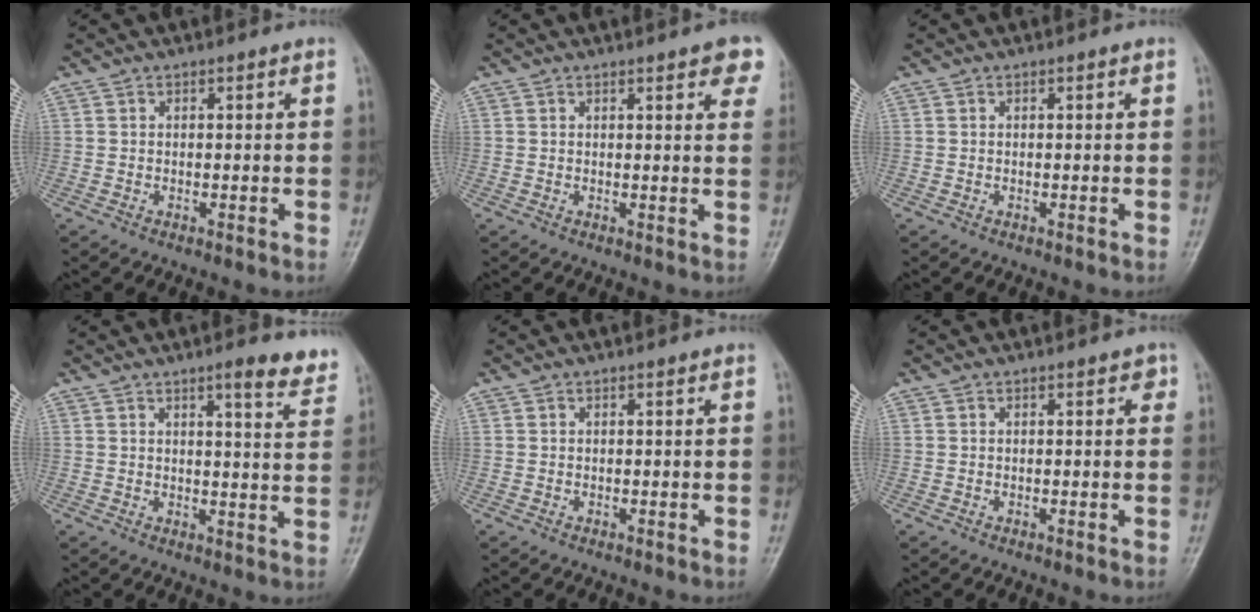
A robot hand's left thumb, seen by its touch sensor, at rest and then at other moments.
{"total": 6.9, "force": [4.1, 1.9, 5.2], "torque": [-0.039, -0.006, 0.042]}
{"total": 0.0}
{"total": 7.1, "force": [5.3, 1.2, 4.7], "torque": [-0.046, -0.030, 0.060]}
{"total": 0.0}
{"total": 1.1, "force": [0.4, 0.7, 0.7], "torque": [0.003, 0.002, -0.001]}